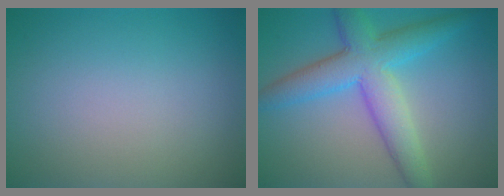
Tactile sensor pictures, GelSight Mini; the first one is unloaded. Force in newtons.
{"total": 6.5, "press": 6.5, "slide": 0.2}